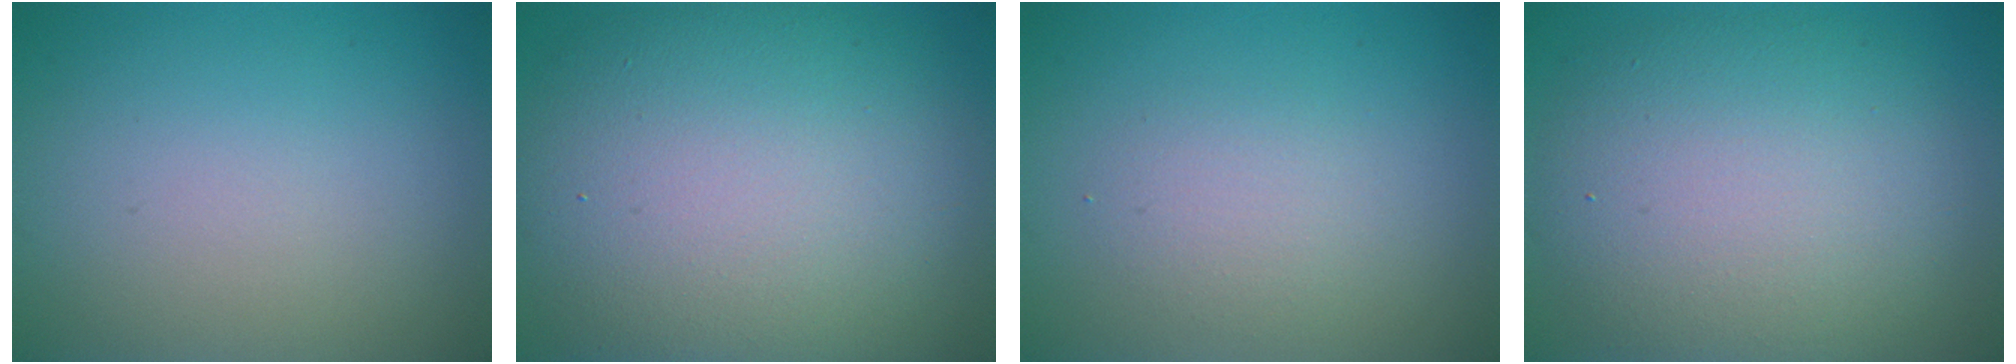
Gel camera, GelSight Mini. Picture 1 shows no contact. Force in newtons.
{"total": 13.8, "press": 13.7, "slide": 0.7}
{"total": 1.9, "press": 1.9, "slide": 0.0}
{"total": 9.6, "press": 9.6, "slide": 0.6}